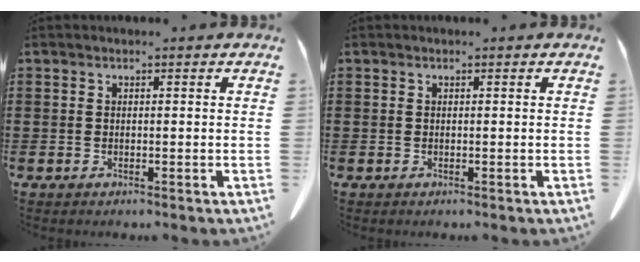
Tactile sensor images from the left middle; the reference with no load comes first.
{"total": 0.0}